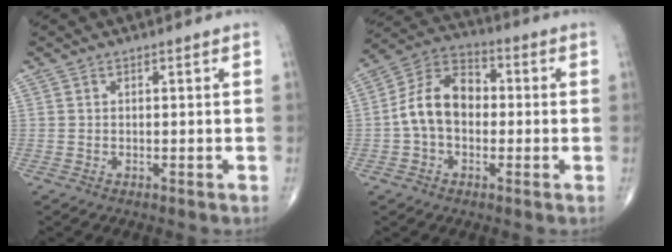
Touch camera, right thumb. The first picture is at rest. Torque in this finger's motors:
{"motor_torque": [0.24, 0.24, 1.06, -0.06, 0.32]}